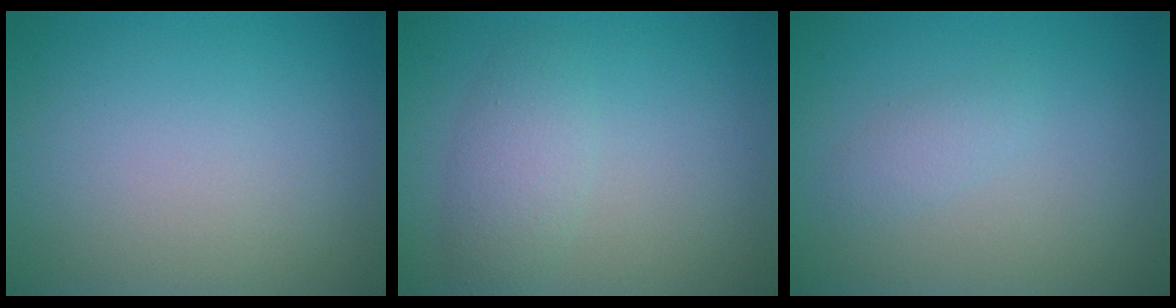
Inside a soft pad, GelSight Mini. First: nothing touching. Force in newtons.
{"total": 2.7, "press": 2.7, "slide": 0.1}
{"total": 1.2, "press": 1.2, "slide": 0.1}